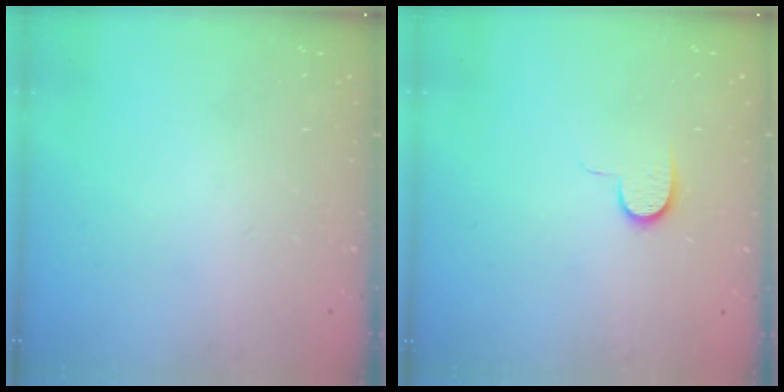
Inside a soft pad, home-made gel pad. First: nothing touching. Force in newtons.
{"total": 7.3, "press": 7.3, "slide": 0.8}